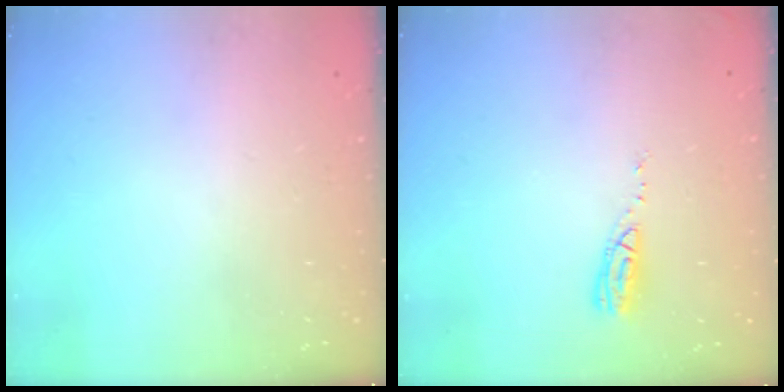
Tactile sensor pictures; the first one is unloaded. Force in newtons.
{"total": 7.6, "press": 7.6, "slide": 0.7}